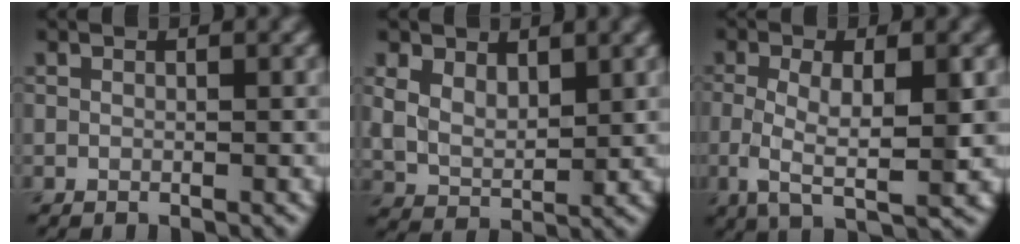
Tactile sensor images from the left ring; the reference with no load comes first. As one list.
[{"total": 4.2, "force": [2.2, 2.6, 2.5], "torque": [-0.056, -0.007, 0.045]}, {"total": 5.9, "force": [-0.4, 1.8, 5.6], "torque": [-0.102, -0.006, -0.010]}]